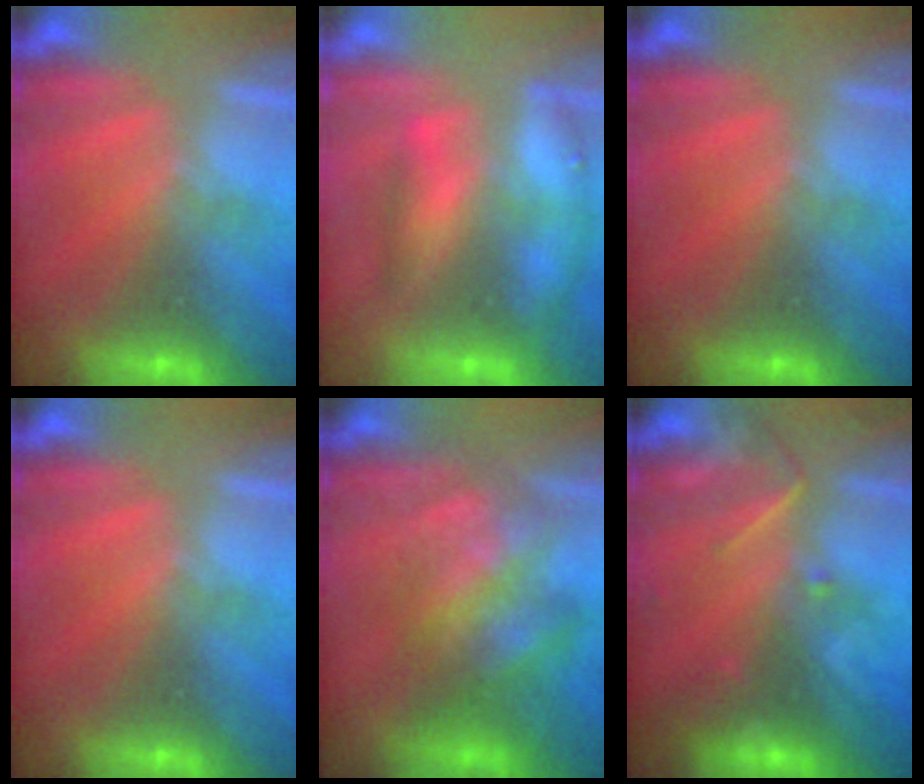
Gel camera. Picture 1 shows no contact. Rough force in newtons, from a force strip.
{"total": 2.6}
{"total": 0.0}
{"total": 0.0}
{"total": 3.7}
{"total": 2.7}